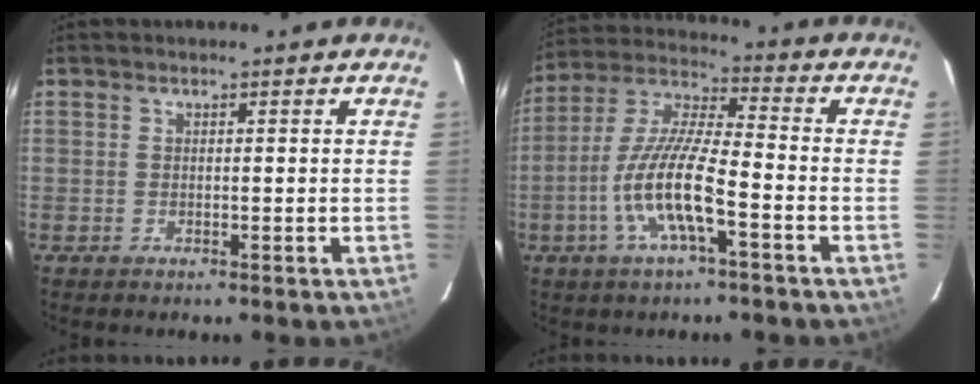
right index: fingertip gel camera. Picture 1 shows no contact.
{"total": 12.2, "force": [-4.8, 2.1, 11.0], "torque": [-0.230, -0.002, -0.095]}